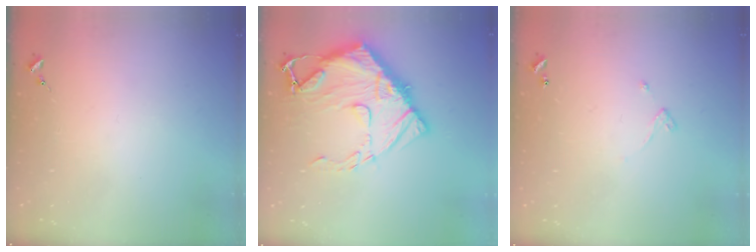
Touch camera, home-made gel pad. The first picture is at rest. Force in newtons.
{"total": 18.3, "press": 18.2, "slide": 2.1}
{"total": 3.2, "press": 3.2, "slide": 0.4}